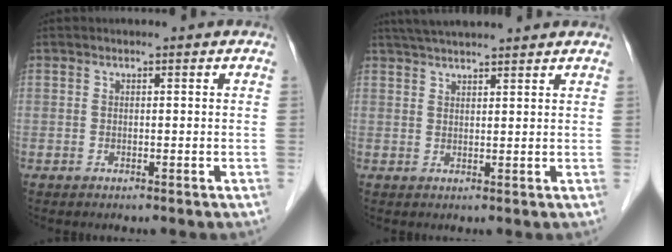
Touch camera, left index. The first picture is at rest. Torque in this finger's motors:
{"motor_torque": [0.34, -0.51, 0.51, 0.06]}